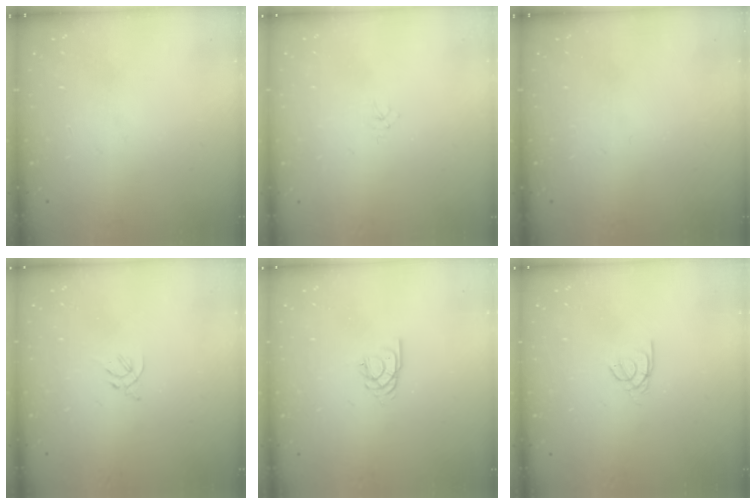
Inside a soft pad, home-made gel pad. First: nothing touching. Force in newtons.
{"total": 1.5, "press": 1.5, "slide": 0.1}
{"total": 0.0}
{"total": 2.3, "press": 2.2, "slide": 0.6}
{"total": 2.3, "press": 2.3, "slide": 0.2}
{"total": 2.1, "press": 2.1, "slide": 0.2}